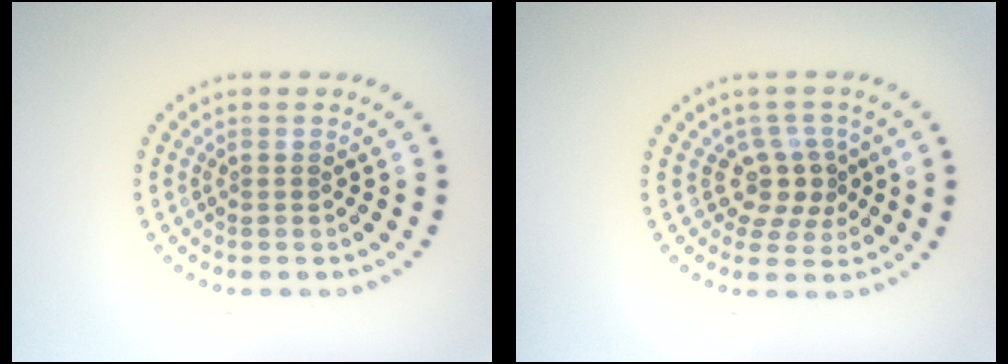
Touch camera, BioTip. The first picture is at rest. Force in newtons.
{"total": 2.9, "press": 2.3, "slide": 1.8}